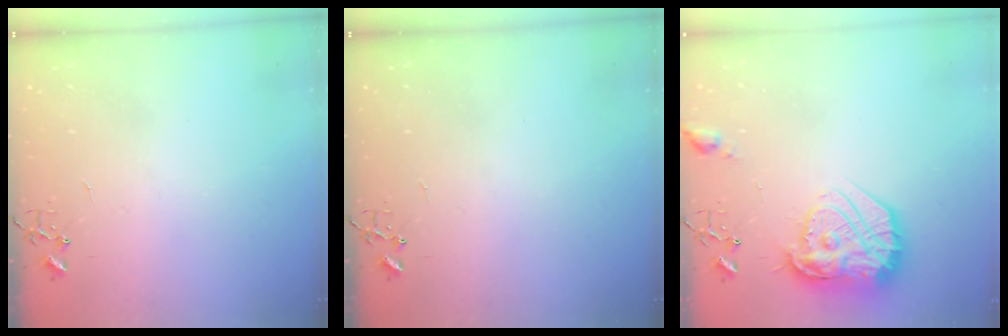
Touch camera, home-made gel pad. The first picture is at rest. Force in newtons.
{"total": 0.0}
{"total": 21.6, "press": 21.5, "slide": 1.7}